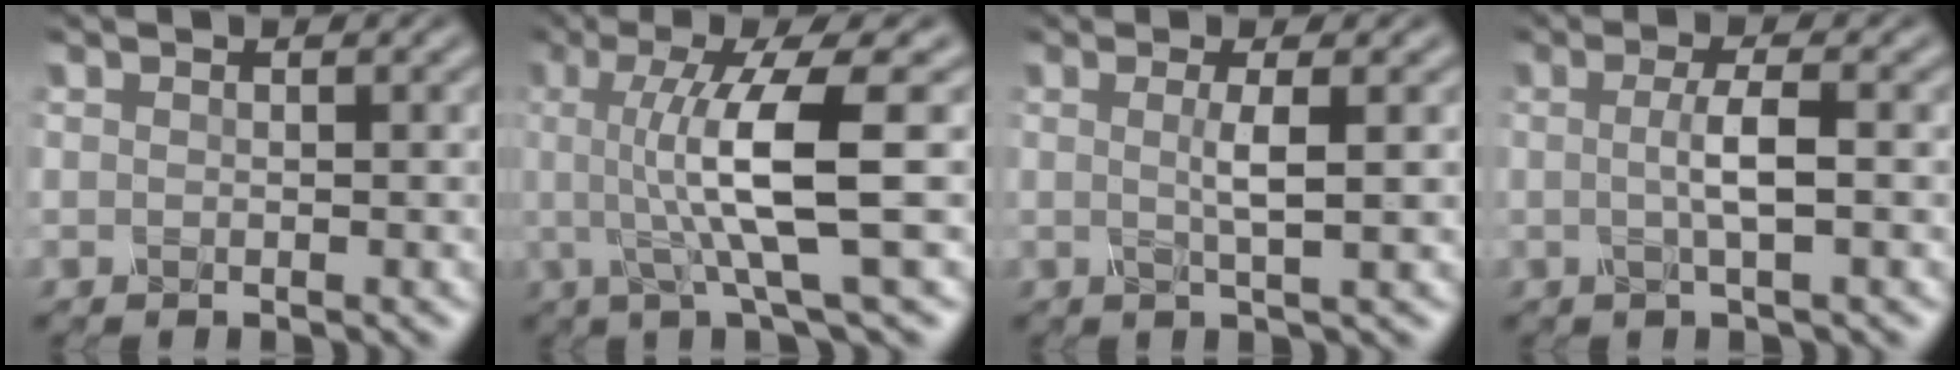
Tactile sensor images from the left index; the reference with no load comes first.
{"total": 8.1, "force": [0.3, 1.7, 7.9], "torque": [-0.127, -0.001, 0.005]}
{"total": 2.5, "force": [0.2, 0.4, 2.4], "torque": [-0.041, 0.000, -0.002]}
{"total": 2.8, "force": [0.0, 0.6, 2.7], "torque": [-0.049, 0.001, -0.005]}